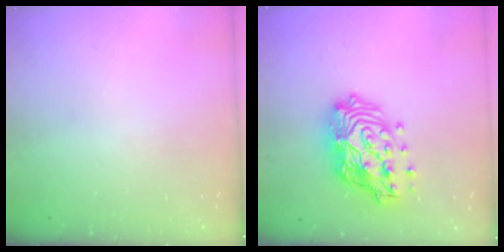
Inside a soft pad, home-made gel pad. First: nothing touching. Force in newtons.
{"total": 18.6, "press": 18.5, "slide": 1.9}